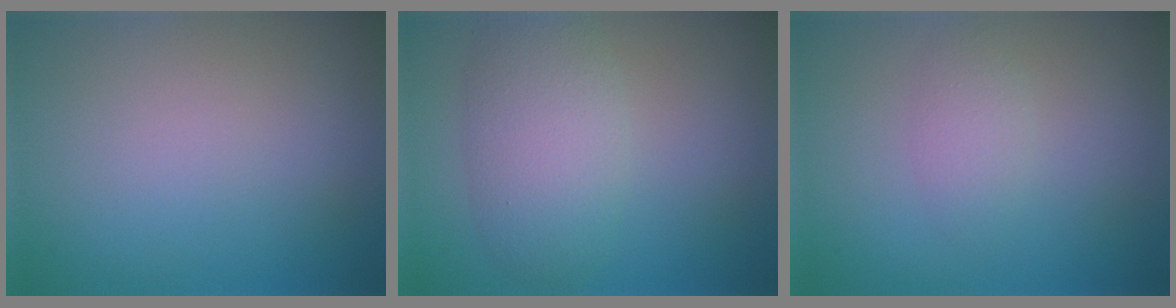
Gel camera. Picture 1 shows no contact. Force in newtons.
{"total": 5.0, "press": 5.0, "slide": 0.3}
{"total": 1.7, "press": 1.7, "slide": 0.0}